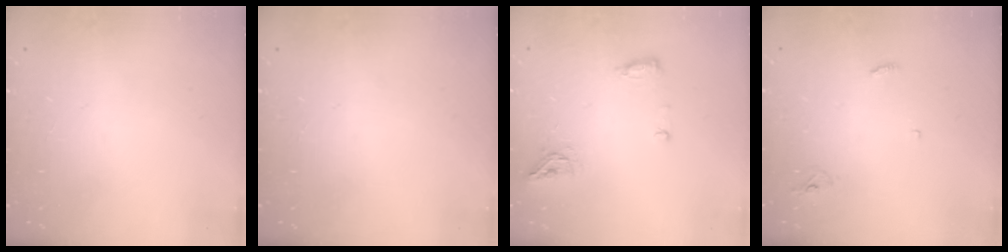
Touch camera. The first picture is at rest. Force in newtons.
{"total": 0.0}
{"total": 7.4, "press": 7.4, "slide": 1.0}
{"total": 2.9, "press": 2.9, "slide": 0.2}